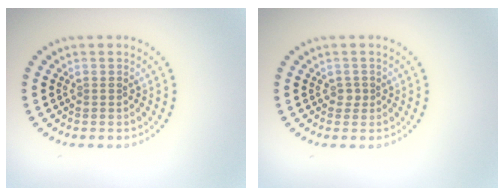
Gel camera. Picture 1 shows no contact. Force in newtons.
{"total": 0.7, "press": 0.6, "slide": 0.4}